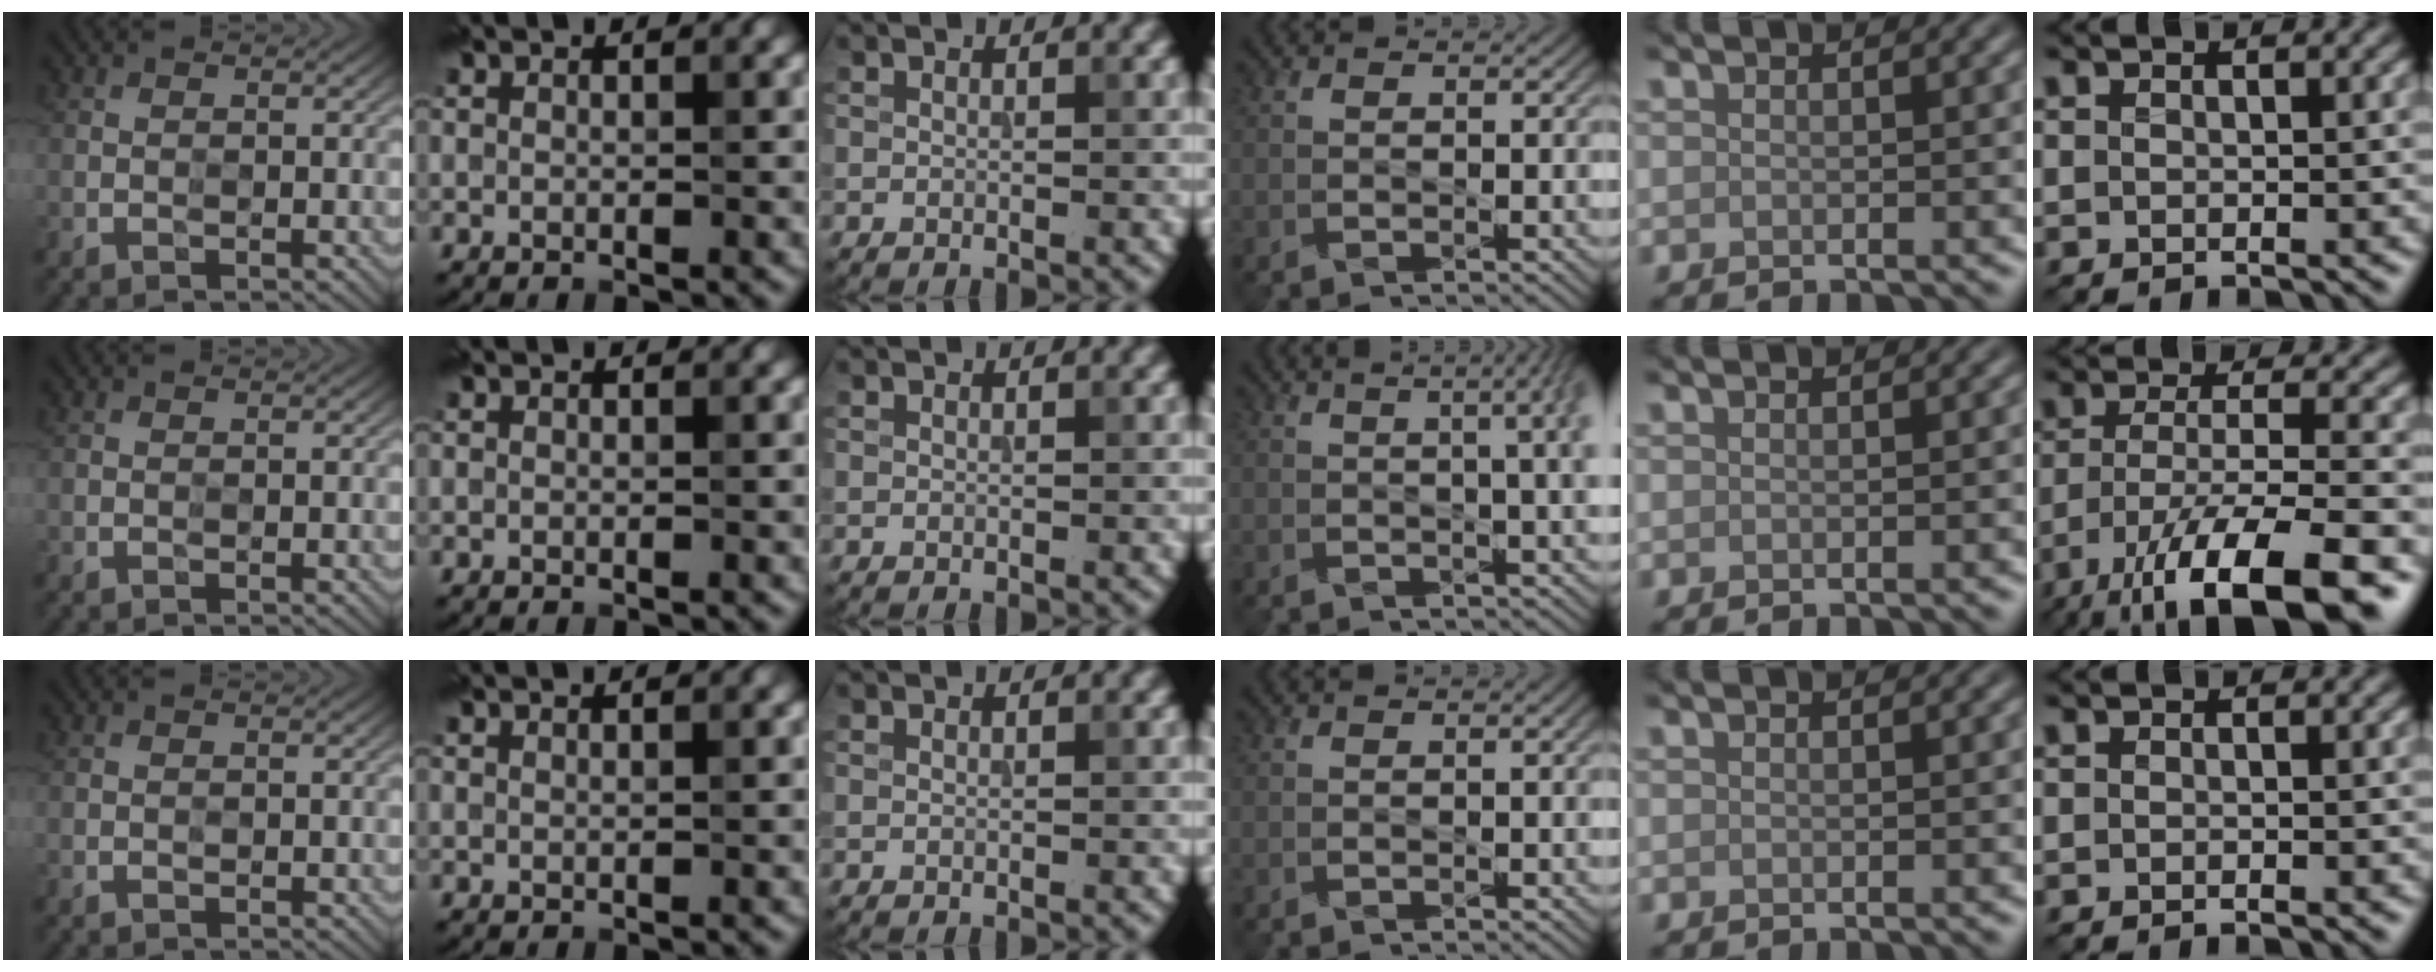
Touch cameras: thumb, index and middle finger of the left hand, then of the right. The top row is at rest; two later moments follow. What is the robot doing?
{"motion": "wipe", "object": "glass cup"}